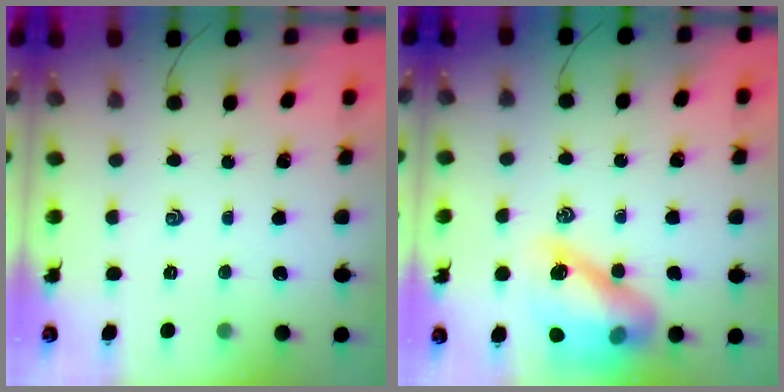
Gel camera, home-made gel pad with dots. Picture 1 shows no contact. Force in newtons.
{"total": 15.5, "press": 14.9, "slide": 4.1}